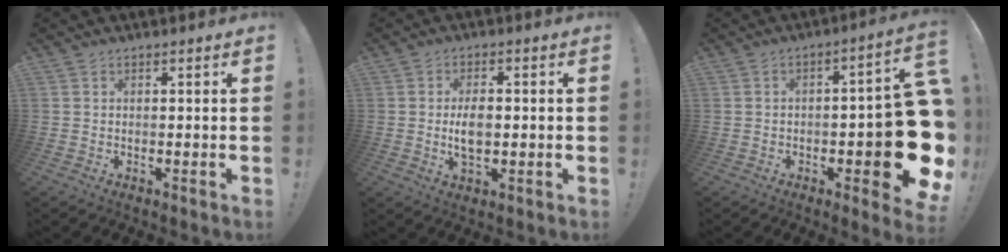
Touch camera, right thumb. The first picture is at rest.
{"total": 6.3, "force": [-0.5, 3.3, 5.3], "torque": [-0.085, -0.003, -0.013]}
{"total": 15.4, "force": [-3.4, 4.6, 14.2], "torque": [-0.172, 0.012, -0.045]}